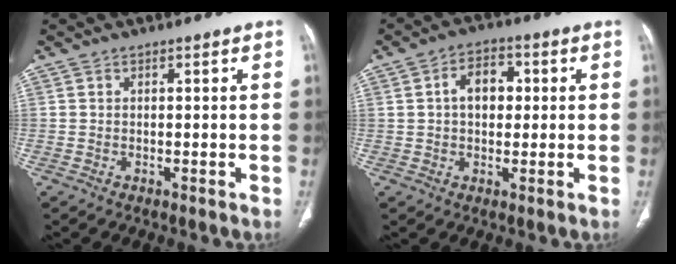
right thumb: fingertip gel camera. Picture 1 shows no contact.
{"total": 6.9, "force": [1.0, 4.8, 4.9], "torque": [-0.059, 0.015, 0.011]}